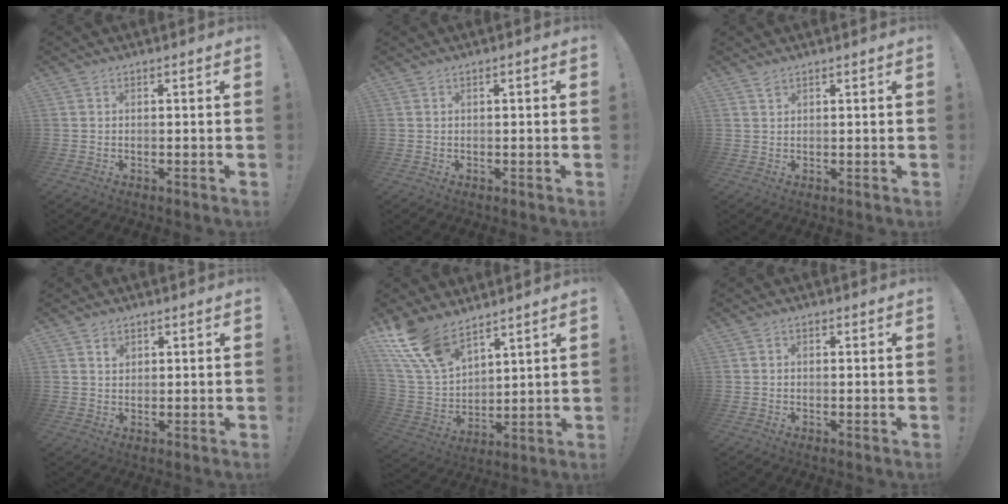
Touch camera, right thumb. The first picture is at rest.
{"total": 0.6, "force": [-0.1, 0.3, 0.5], "torque": [-0.010, 0.003, -0.003]}
{"total": 1.5, "force": [1.2, 0.5, 0.7], "torque": [0.001, -0.008, 0.020]}
{"total": 1.9, "force": [1.3, 1.2, 0.5], "torque": [0.012, -0.012, 0.021]}
{"total": 15.4, "force": [11.6, 7.3, 7.0], "torque": [-0.161, -0.078, 0.221]}
{"total": 0.8, "force": [-0.1, 0.7, 0.5], "torque": [-0.009, 0.003, -0.001]}